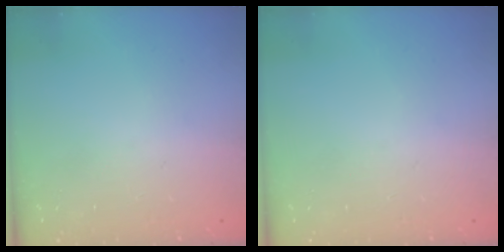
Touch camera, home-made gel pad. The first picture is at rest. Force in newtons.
{"total": 0.0}